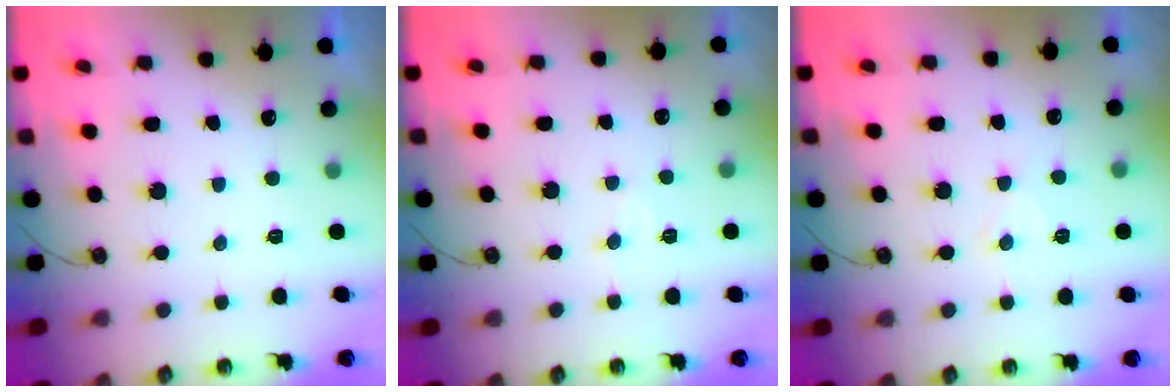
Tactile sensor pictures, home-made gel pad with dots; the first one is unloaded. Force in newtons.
{"total": 5.0, "press": 5.0, "slide": 0.3}
{"total": 6.2, "press": 6.2, "slide": 0.6}